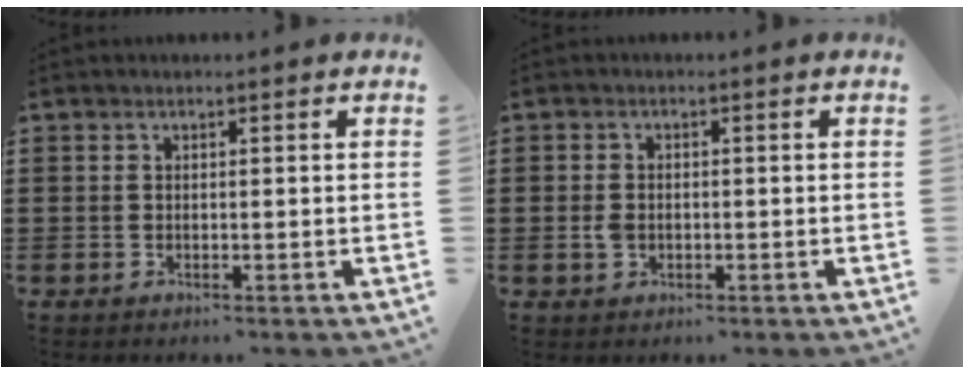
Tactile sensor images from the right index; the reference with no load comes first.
{"total": 1.9, "force": [-0.3, 1.5, 1.2], "torque": [-0.032, 0.002, -0.009]}